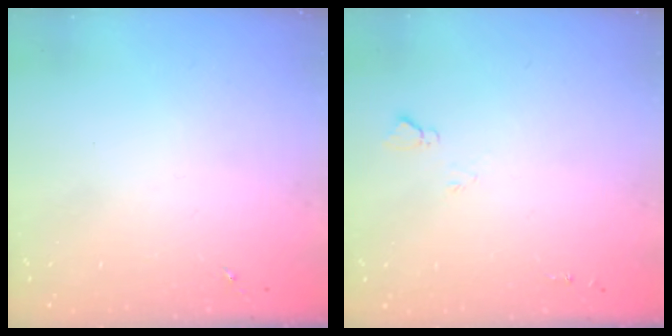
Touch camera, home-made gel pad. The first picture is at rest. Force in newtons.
{"total": 4.9, "press": 4.9, "slide": 0.6}